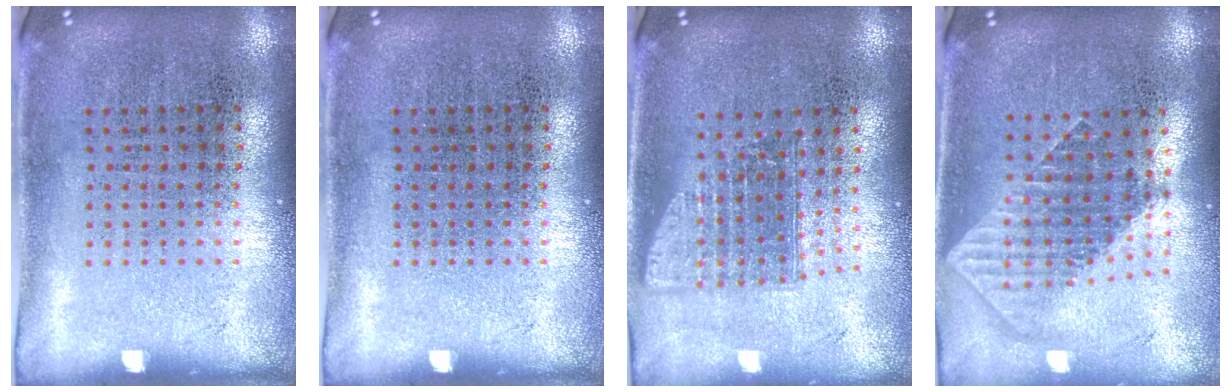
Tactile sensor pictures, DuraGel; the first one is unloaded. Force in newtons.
{"total": 0.0}
{"total": 1.5, "press": 1.2, "slide": 0.9}
{"total": 1.9, "press": 1.5, "slide": 1.1}